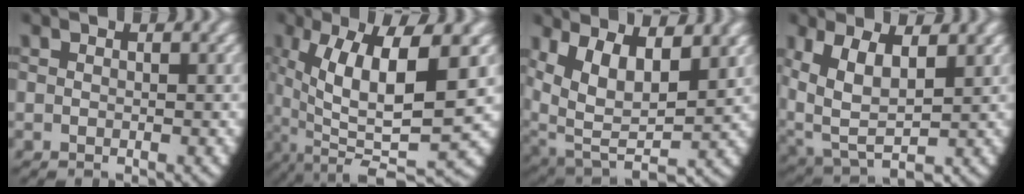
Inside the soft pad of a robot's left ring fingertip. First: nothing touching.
{"total": 11.9, "force": [-1.7, 5.1, 10.7], "torque": [-0.193, -0.034, 0.001]}
{"total": 12.4, "force": [1.4, 9.6, 7.7], "torque": [-0.206, -0.063, 0.045]}
{"total": 8.9, "force": [0.7, 6.5, 6.1], "torque": [-0.158, -0.050, 0.041]}